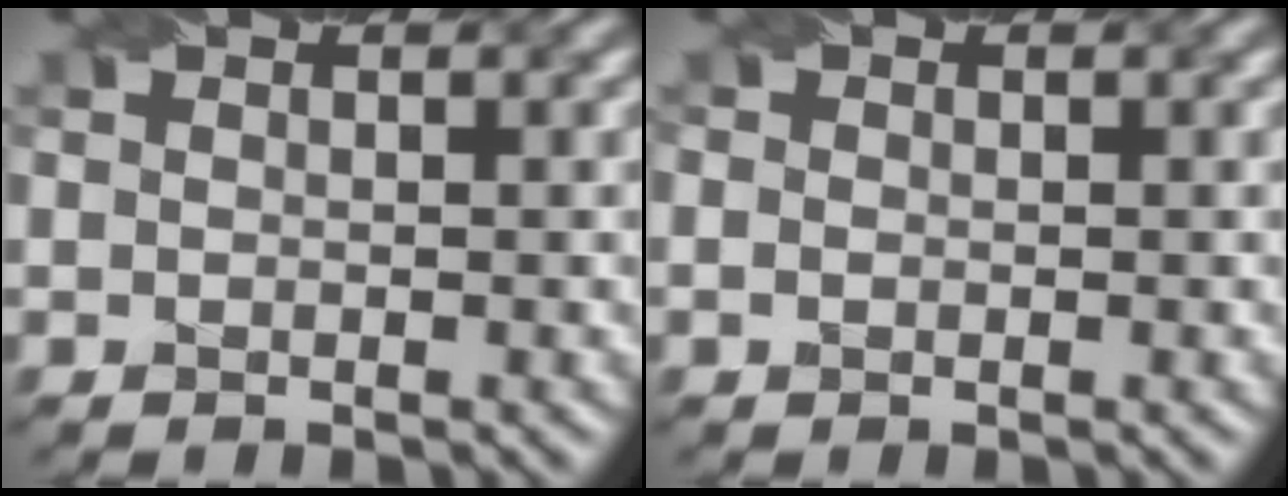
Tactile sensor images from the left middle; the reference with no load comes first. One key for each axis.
{"total": 0.8, "fx": -0.1, "fy": 0.7, "fz": 0.3, "tx": -0.004, "ty": 0.000, "tz": -0.008}